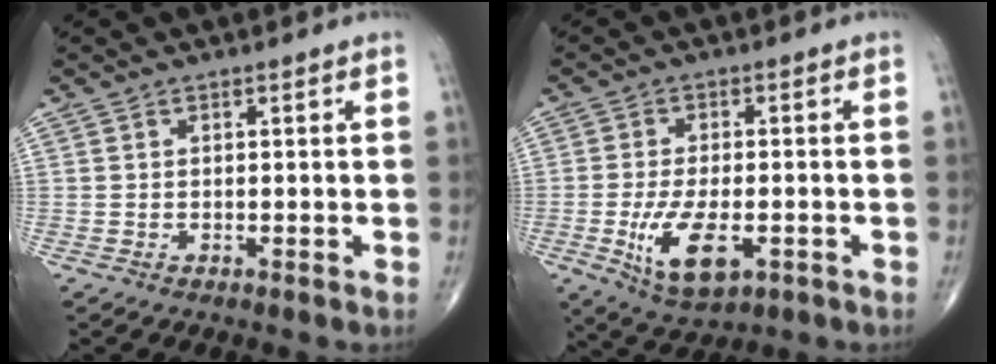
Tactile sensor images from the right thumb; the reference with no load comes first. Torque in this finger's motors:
{"motor_torque": [-0.19, 0.67, 0.50, 0.41, 0.29]}